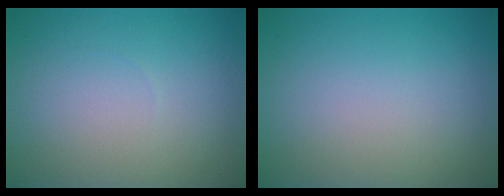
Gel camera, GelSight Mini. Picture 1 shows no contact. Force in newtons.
{"total": 0.0}